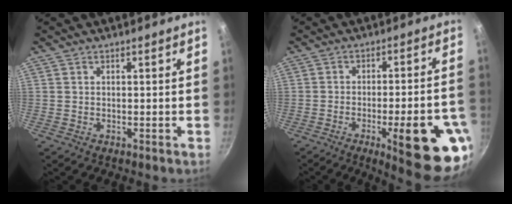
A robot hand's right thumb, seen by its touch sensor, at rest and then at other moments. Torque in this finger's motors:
{"motor_torque": [2.38, 2.63, 1.88, -0.87, 0.36]}